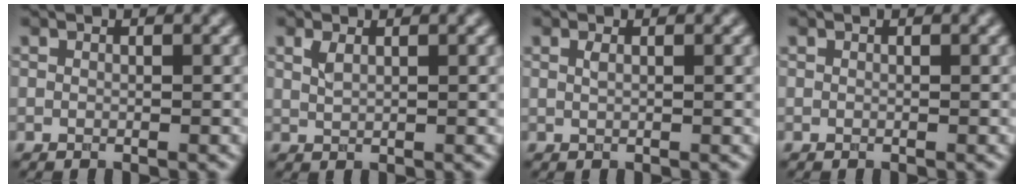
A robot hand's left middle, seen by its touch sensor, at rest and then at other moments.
{"total": 1.4, "force": [0.8, 0.5, 1.0], "torque": [-0.023, 0.001, 0.018]}
{"total": 1.3, "force": [0.5, 0.5, 1.1], "torque": [-0.017, 0.002, 0.006]}
{"total": 0.0}